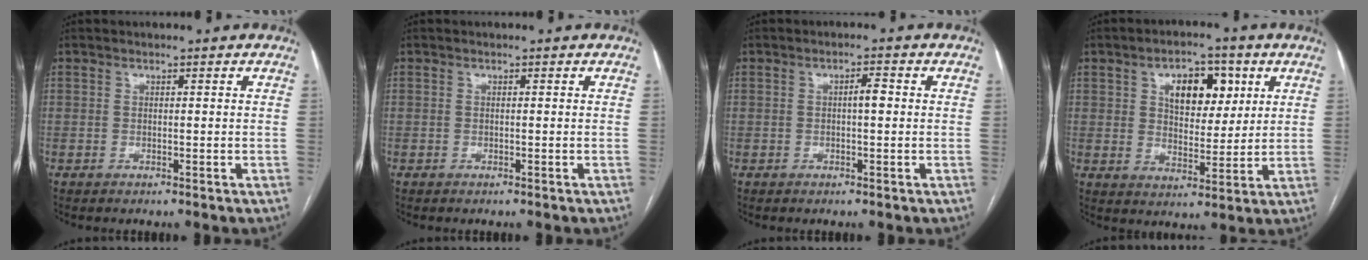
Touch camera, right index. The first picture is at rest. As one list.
[{"total": 0.0}, {"total": 2.0, "force": [0.1, 0.5, 1.9], "torque": [-0.032, 0.004, 0.002]}, {"total": 9.2, "force": [3.6, 5.1, 6.7], "torque": [-0.099, 0.015, 0.061]}]